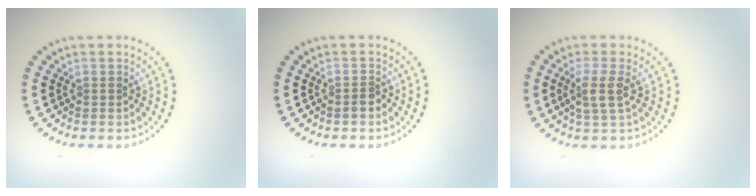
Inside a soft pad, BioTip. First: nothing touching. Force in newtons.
{"total": 1.3, "press": 1.1, "slide": 0.7}
{"total": 2.4, "press": 2.0, "slide": 1.3}